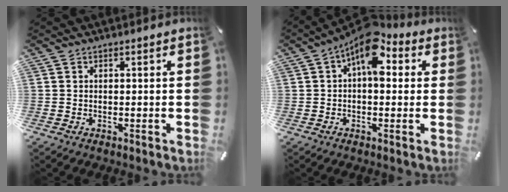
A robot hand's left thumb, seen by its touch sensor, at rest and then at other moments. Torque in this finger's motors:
{"motor_torque": [2.43, 2.57, 1.91, -0.86, 0.55]}